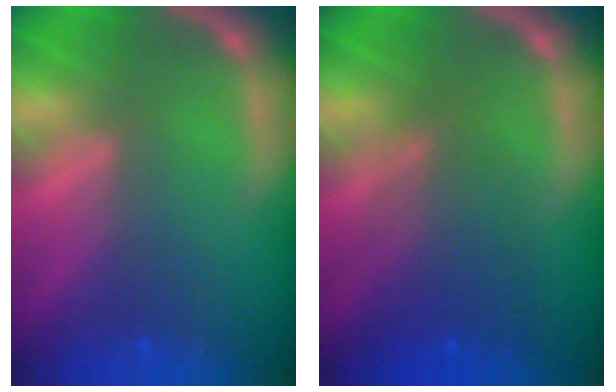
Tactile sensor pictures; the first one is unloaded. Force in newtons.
{"total": 5.0}